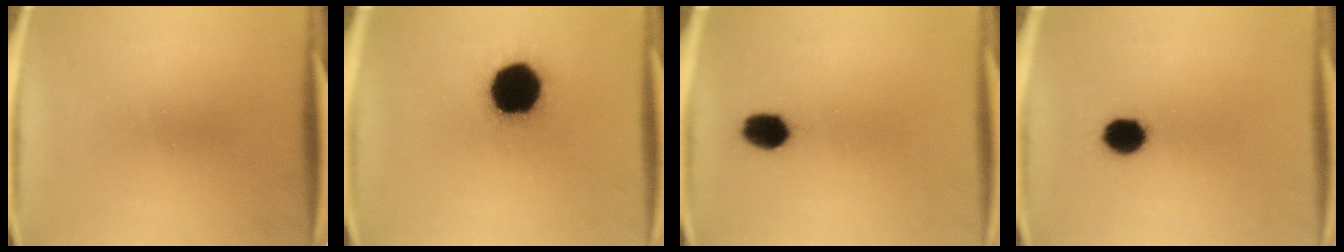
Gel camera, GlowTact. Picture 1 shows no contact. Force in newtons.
{"total": 19.8}
{"total": 5.6}
{"total": 6.2}